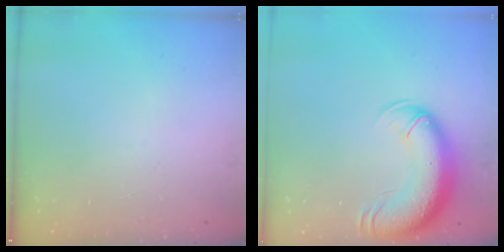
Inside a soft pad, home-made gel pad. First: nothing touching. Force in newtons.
{"total": 16.2, "press": 15.8, "slide": 3.6}